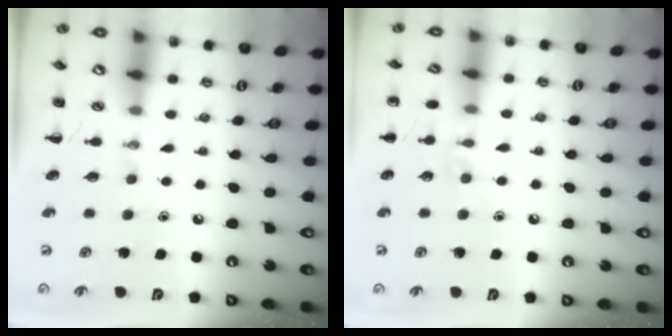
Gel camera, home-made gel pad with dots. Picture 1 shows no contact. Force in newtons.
{"total": 6.6, "press": 6.4, "slide": 1.6}